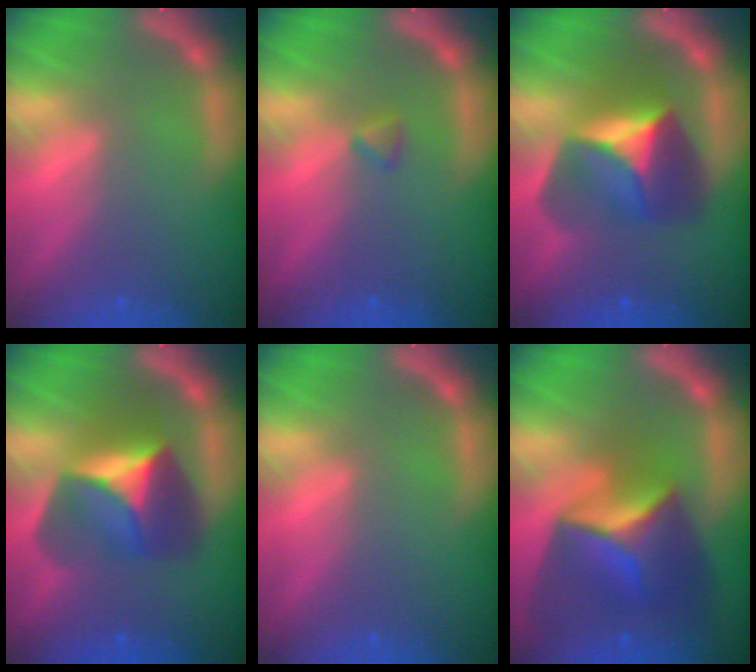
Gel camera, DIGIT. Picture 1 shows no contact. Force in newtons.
{"total": 0.9}
{"total": 7.4}
{"total": 7.4}
{"total": 0.0}
{"total": 9.4}